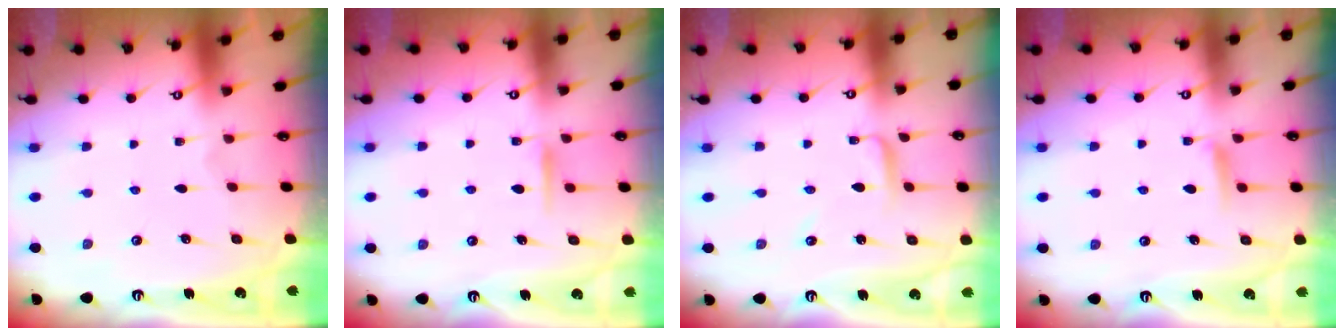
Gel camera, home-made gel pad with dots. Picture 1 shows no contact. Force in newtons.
{"total": 7.1, "press": 7.0, "slide": 0.7}
{"total": 3.2, "press": 3.2, "slide": 0.0}
{"total": 6.2, "press": 6.2, "slide": 0.7}